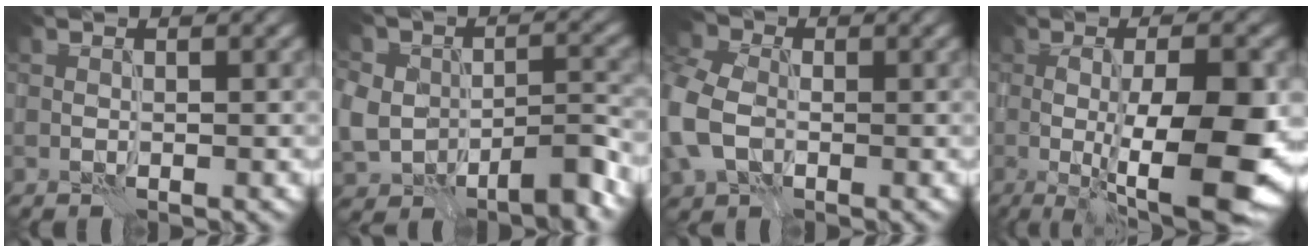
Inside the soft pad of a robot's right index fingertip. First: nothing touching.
{"total": 7.8, "force": [-3.5, 4.9, 4.8], "torque": [-0.074, -0.006, -0.063]}
{"total": 8.7, "force": [-1.0, 6.6, 5.6], "torque": [-0.149, -0.004, -0.030]}
{"total": 11.8, "force": [-1.6, 3.0, 11.3], "torque": [-0.157, -0.013, -0.021]}